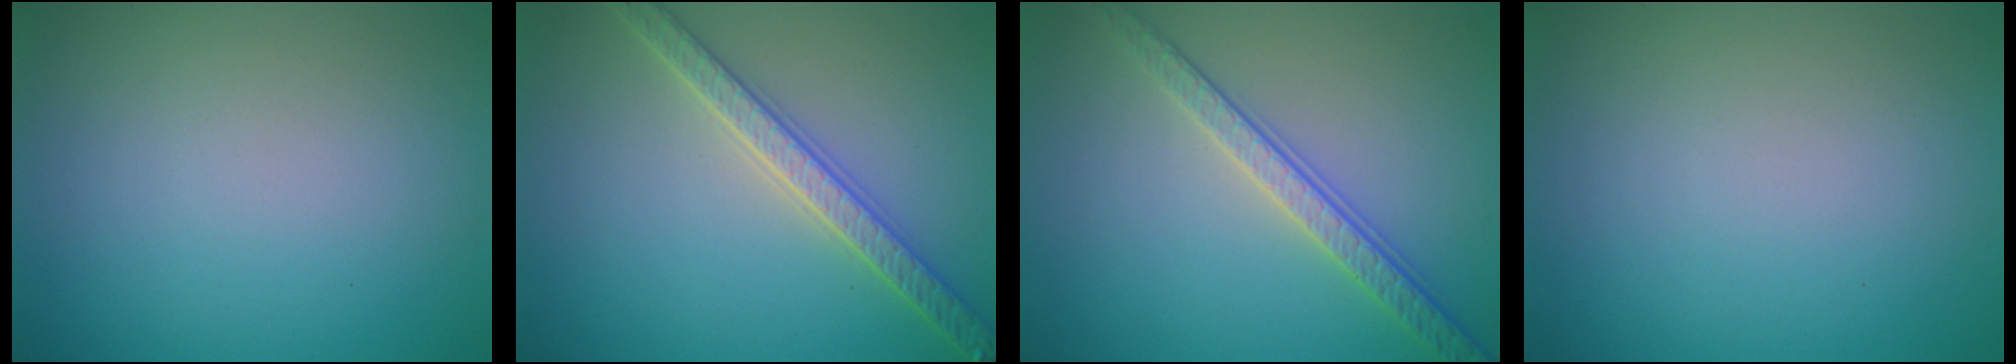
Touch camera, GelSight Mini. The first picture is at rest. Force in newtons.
{"total": 3.6, "press": 3.6, "slide": 0.8}
{"total": 3.4, "press": 3.0, "slide": 1.6}
{"total": 0.0}